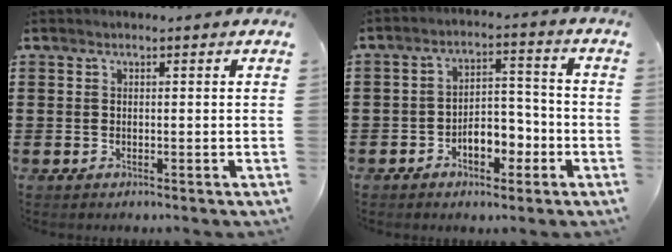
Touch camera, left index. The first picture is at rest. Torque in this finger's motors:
{"motor_torque": [0.61, 0.59, 0.18, 0.06]}